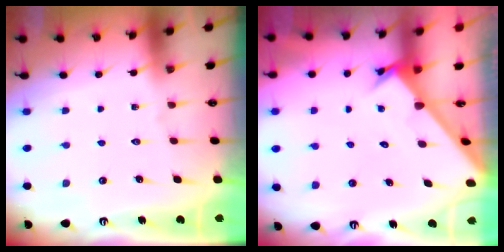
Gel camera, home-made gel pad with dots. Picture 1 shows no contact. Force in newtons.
{"total": 2.2, "press": 2.2, "slide": 0.1}